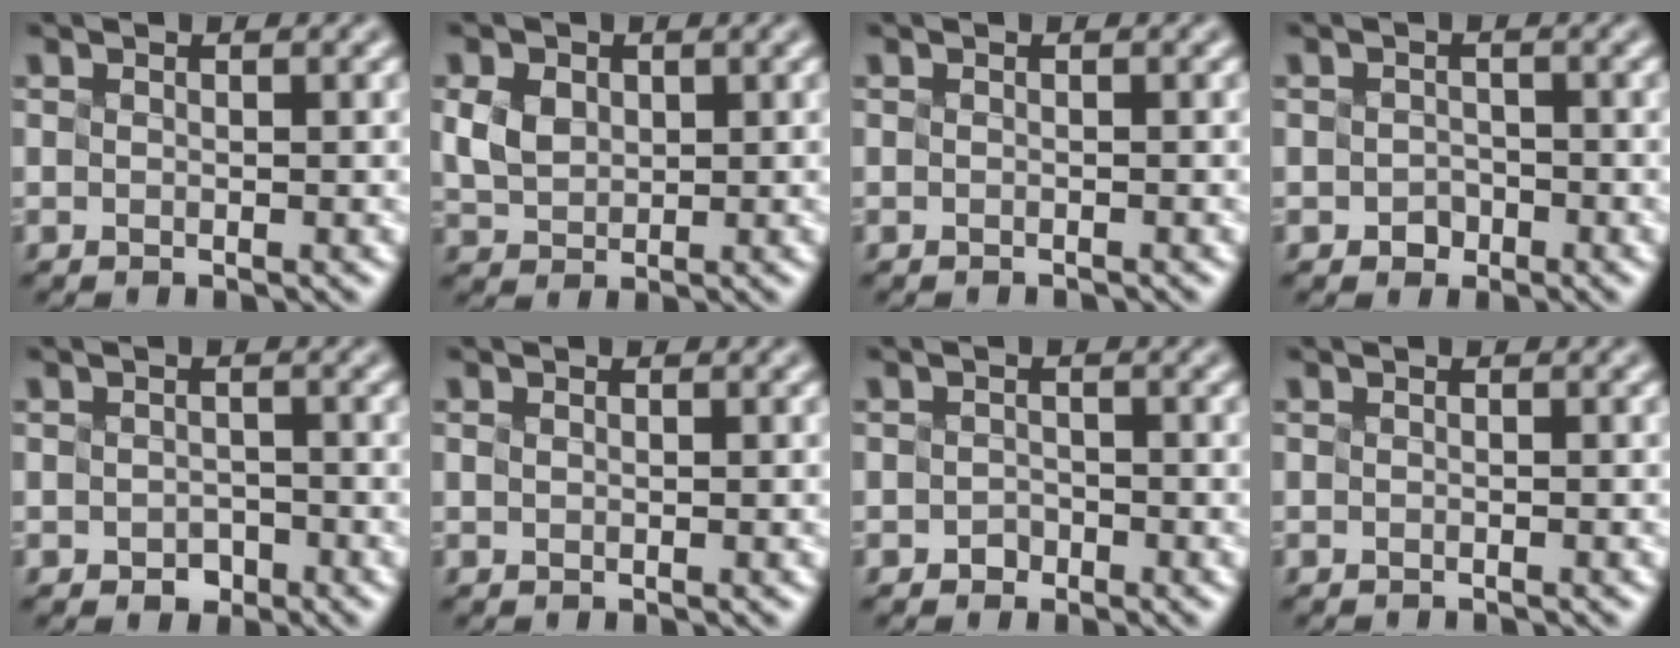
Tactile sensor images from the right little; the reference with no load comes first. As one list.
[{"total": 2.0, "force": [0.4, 1.7, 0.9], "torque": [-0.031, 0.002, 0.024]}, {"total": 0.8, "force": [-0.8, 0.0, 0.2], "torque": [0.005, -0.007, -0.014]}, {"total": 1.1, "force": [-1.0, 0.5, -0.2], "torque": [0.003, -0.001, -0.004]}, {"total": 1.1, "force": [-1.0, 0.5, -0.1], "torque": [-0.001, -0.004, -0.002]}, {"total": 0.0}, {"total": 1.0, "force": [-0.9, 0.2, -0.5], "torque": [0.006, 0.000, -0.004]}, {"total": 0.7, "force": [-0.7, 0.0, 0.2], "torque": [0.004, -0.008, -0.013]}]